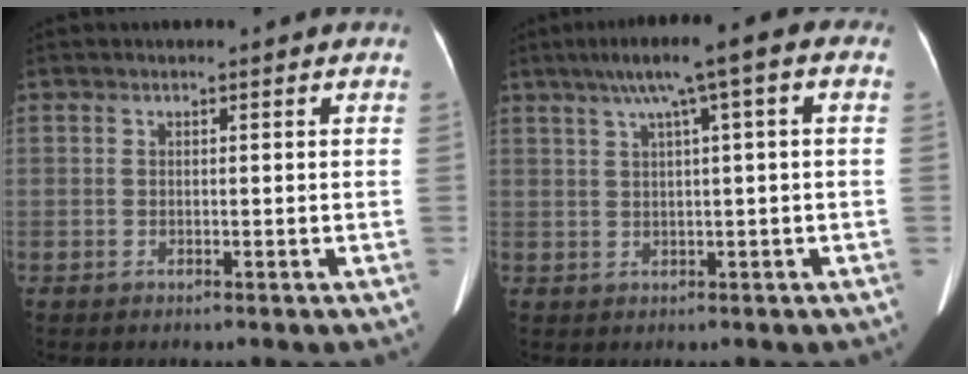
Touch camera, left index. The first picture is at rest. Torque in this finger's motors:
{"motor_torque": [-0.12, -0.28, -0.01, 0.04]}